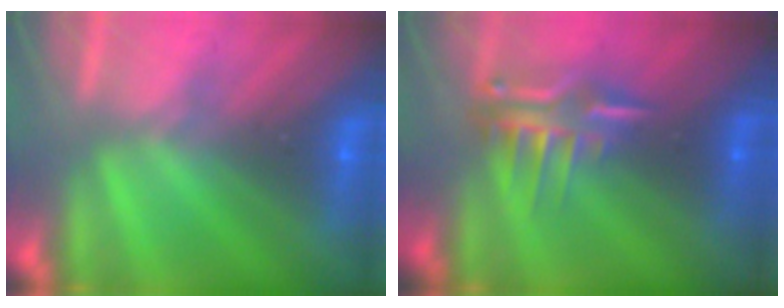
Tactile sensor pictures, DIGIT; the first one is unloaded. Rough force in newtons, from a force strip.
{"total": 8.1}